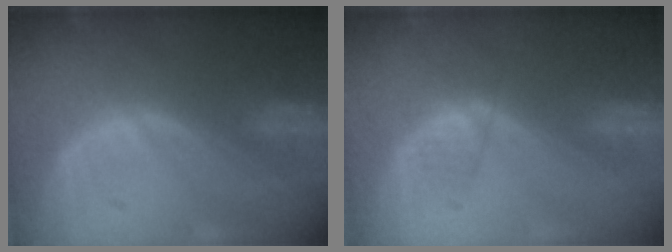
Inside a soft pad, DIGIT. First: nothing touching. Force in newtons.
{"total": 2.5, "press": 2.3, "slide": 0.9}